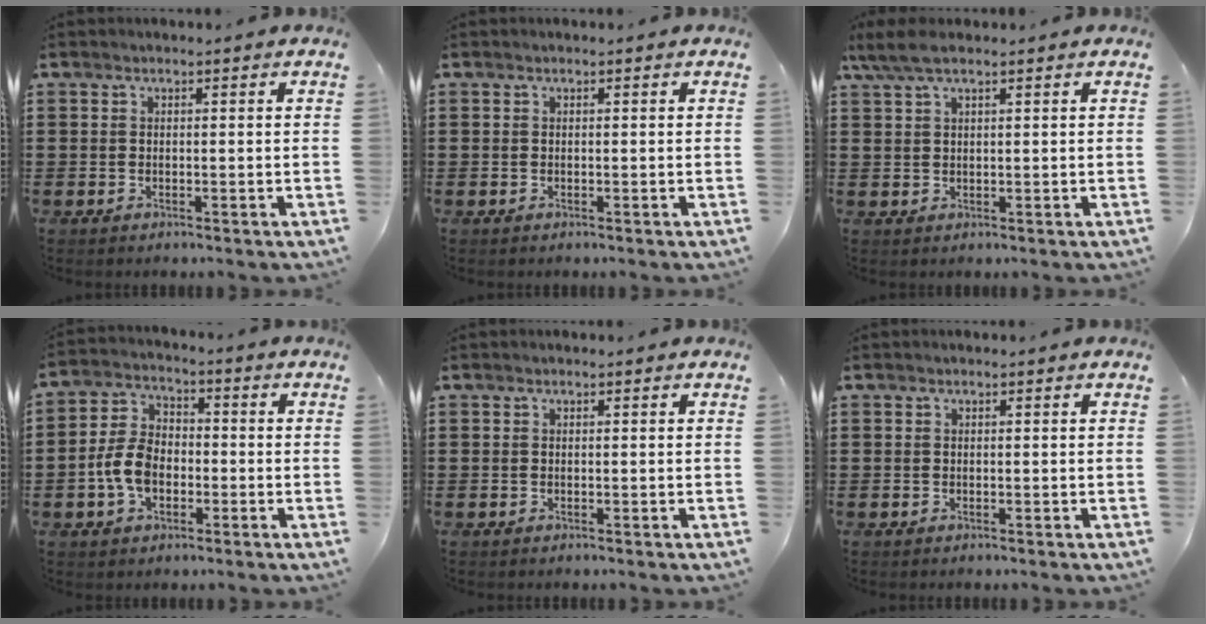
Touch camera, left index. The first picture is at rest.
{"total": 0.0}
{"total": 4.2, "force": [2.6, 1.1, 3.2], "torque": [-0.072, 0.004, 0.046]}
{"total": 7.2, "force": [-2.0, 4.8, 5.0], "torque": [-0.130, 0.001, -0.046]}
{"total": 0.0}
{"total": 0.0}